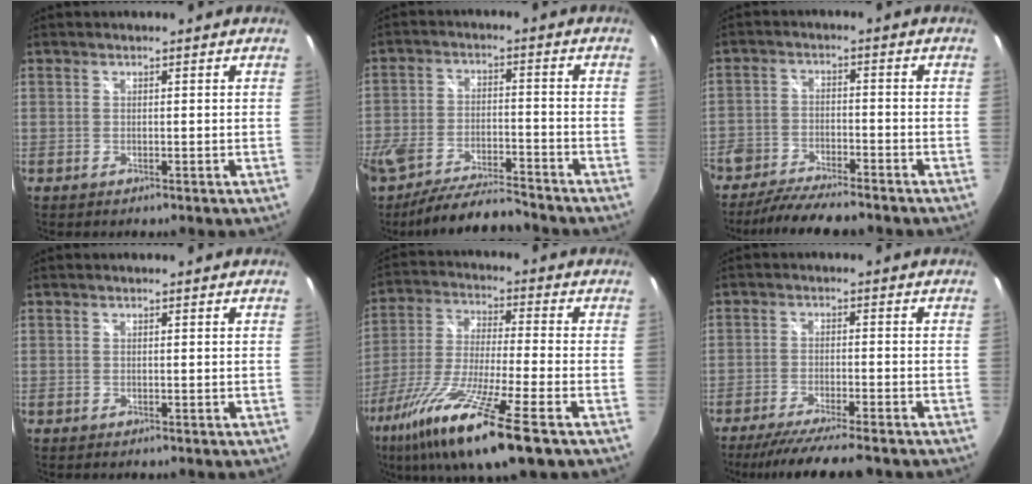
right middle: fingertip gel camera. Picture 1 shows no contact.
{"total": 13.0, "force": [-11.2, 2.8, 6.0], "torque": [-0.139, -0.019, -0.189]}
{"total": 10.9, "force": [-9.2, 2.7, 5.1], "torque": [-0.124, -0.018, -0.161]}
{"total": 0.0}
{"total": 19.5, "force": [-11.0, 2.2, 16.0], "torque": [-0.324, -0.054, -0.201]}
{"total": 11.8, "force": [-10.2, 0.5, 5.9], "torque": [-0.121, -0.025, -0.160]}